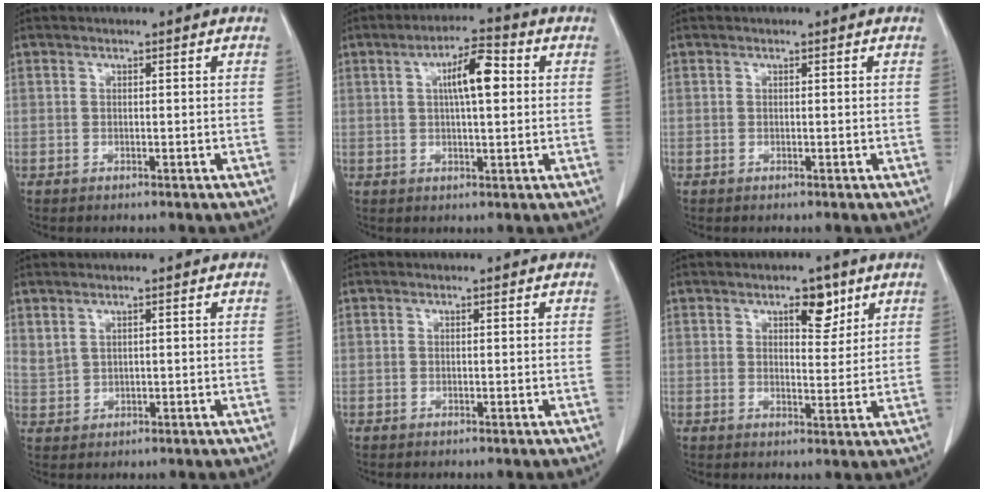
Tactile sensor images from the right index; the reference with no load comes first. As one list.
[{"total": 7.2, "force": [1.7, 1.6, 6.8], "torque": [-0.115, 0.017, 0.025]}, {"total": 0.0}, {"total": 2.1, "force": [1.5, 1.2, 0.8], "torque": [-0.016, 0.001, 0.038]}, {"total": 0.0}, {"total": 4.8, "force": [2.9, 2.0, 3.3], "torque": [-0.044, -0.002, 0.042]}]